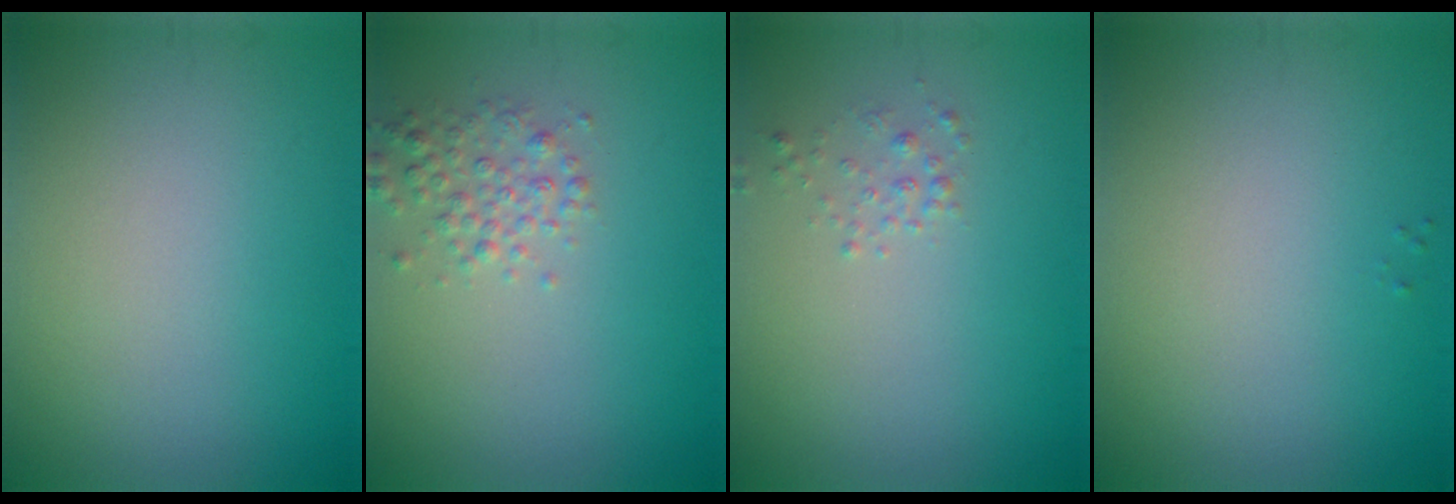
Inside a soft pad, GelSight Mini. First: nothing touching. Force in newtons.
{"total": 2.1, "press": 2.1, "slide": 0.0}
{"total": 1.0, "press": 1.0, "slide": 0.1}
{"total": 0.0}